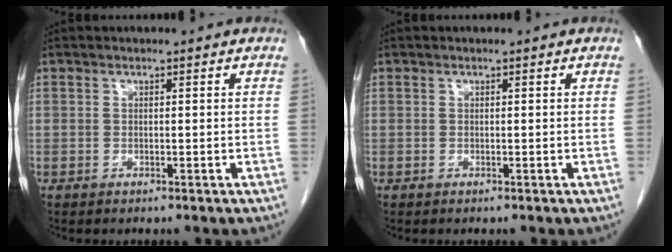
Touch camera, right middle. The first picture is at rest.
{"total": 0.0}